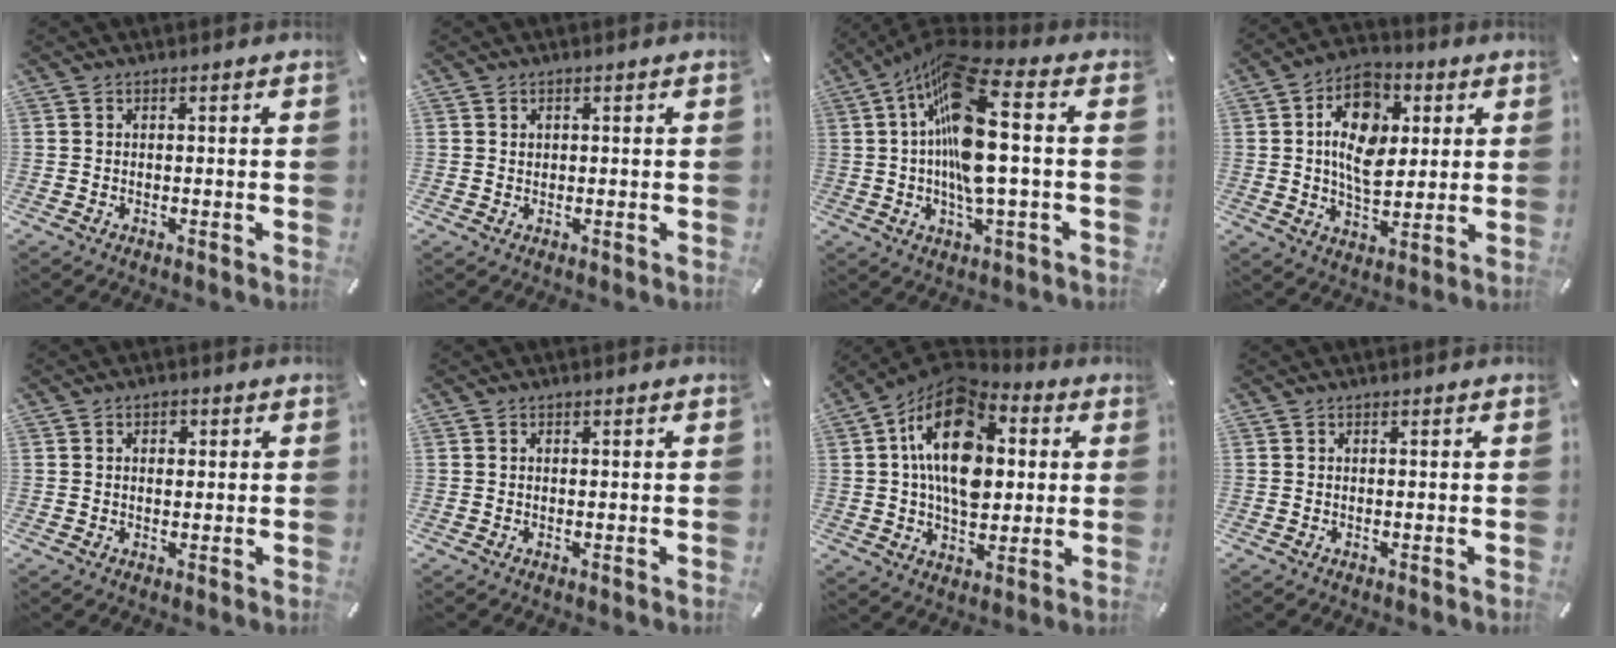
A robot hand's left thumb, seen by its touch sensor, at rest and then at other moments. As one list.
[{"total": 1.2, "force": [0.3, 1.2, 0.2], "torque": [0.002, 0.000, 0.003]}, {"total": 17.7, "force": [2.3, 4.9, 16.9], "torque": [-0.350, -0.009, 0.030]}, {"total": 13.6, "force": [2.9, 9.2, 9.6], "torque": [-0.166, 0.004, 0.050]}, {"total": 2.1, "force": [0.3, 1.7, 1.3], "torque": [-0.014, 0.001, -0.001]}, {"total": 0.0}, {"total": 19.1, "force": [3.6, 12.5, 14.0], "torque": [-0.259, -0.004, 0.058]}, {"total": 0.0}]